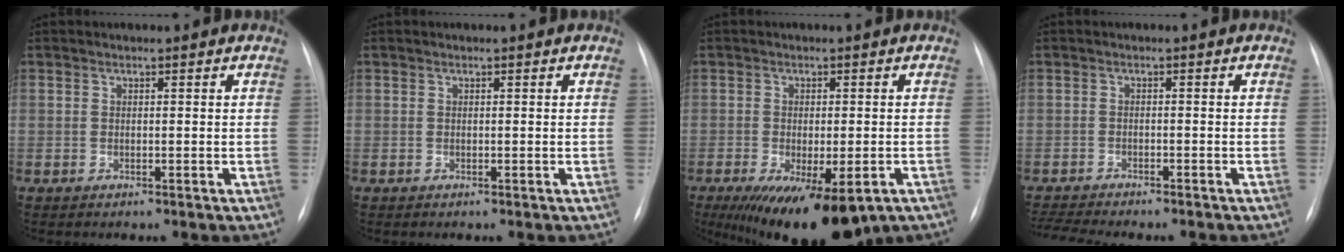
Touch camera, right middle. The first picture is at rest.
{"total": 0.0}
{"total": 14.4, "force": [-8.8, 5.1, 10.2], "torque": [-0.137, -0.027, -0.120]}
{"total": 8.7, "force": [-8.0, 0.8, 3.4], "torque": [-0.052, -0.002, -0.115]}